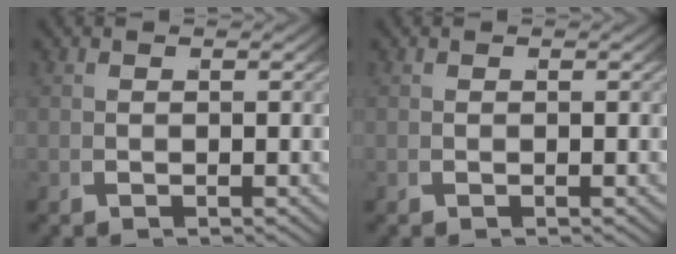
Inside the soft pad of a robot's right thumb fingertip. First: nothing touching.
{"total": 0.0}